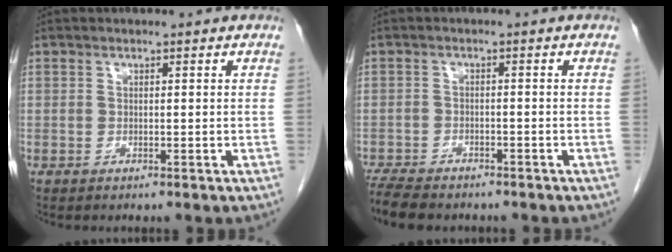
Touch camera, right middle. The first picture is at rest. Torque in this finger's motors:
{"motor_torque": [0.92, -0.79, 0.17, 0.06]}